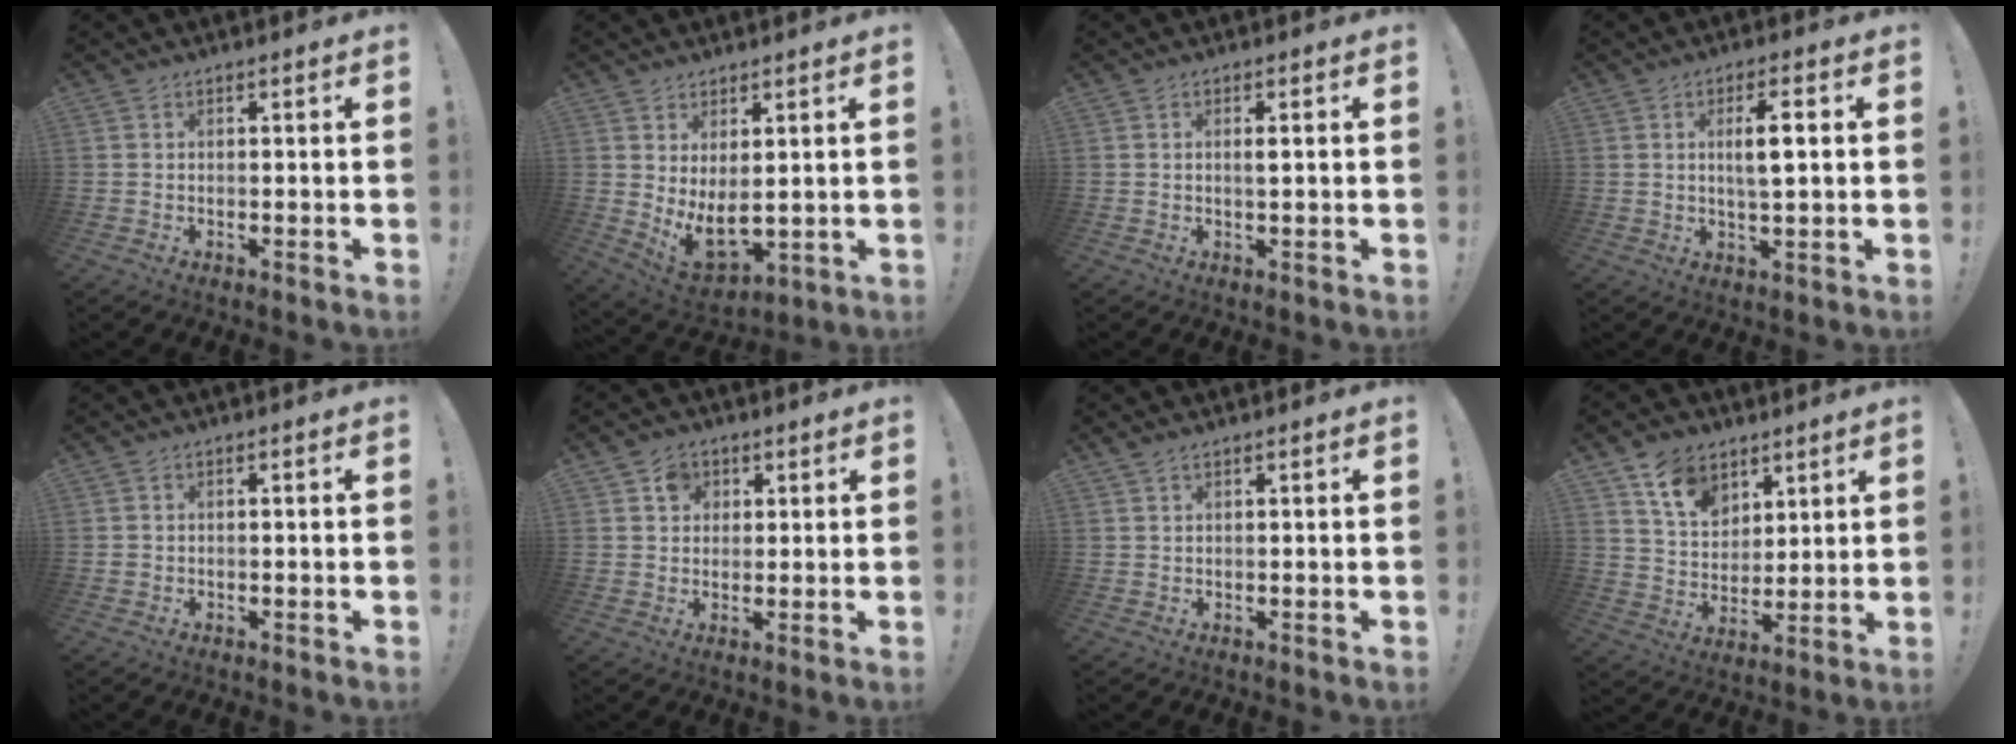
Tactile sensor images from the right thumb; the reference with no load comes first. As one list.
[{"total": 7.6, "force": [2.1, 4.2, 5.9], "torque": [-0.080, -0.040, 0.051]}, {"total": 1.4, "force": [0.5, 0.0, 1.3], "torque": [-0.010, -0.006, 0.003]}, {"total": 6.2, "force": [1.4, 1.6, 5.9], "torque": [-0.096, -0.002, 0.019]}, {"total": 0.8, "force": [-0.3, 0.8, 0.0], "torque": [0.001, 0.005, -0.005]}, {"total": 4.6, "force": [2.0, 3.9, 1.2], "torque": [-0.012, -0.002, 0.034]}, {"total": 1.0, "force": [0.8, 0.2, 0.5], "torque": [-0.019, 0.003, 0.018]}, {"total": 11.5, "force": [7.5, 7.7, 4.2], "torque": [-0.075, -0.039, 0.146]}]